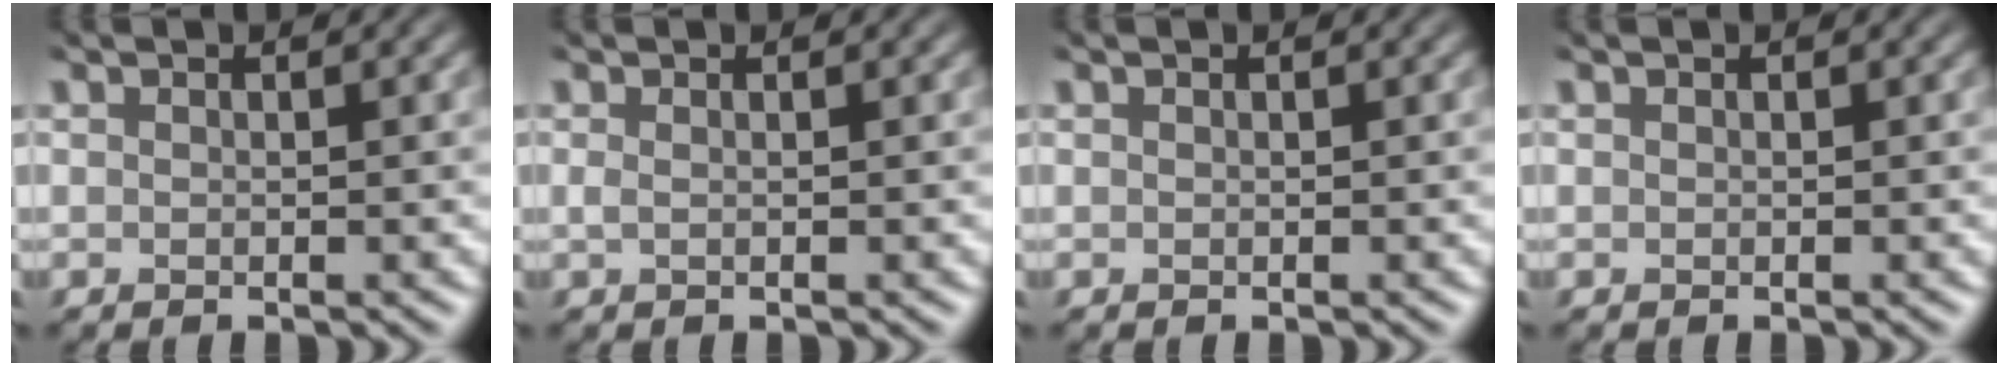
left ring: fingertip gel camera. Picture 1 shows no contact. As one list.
[{"total": 0.6, "force": [0.1, 0.3, 0.5], "torque": [-0.007, 0.000, -0.001]}, {"total": 0.0}, {"total": 0.0}]